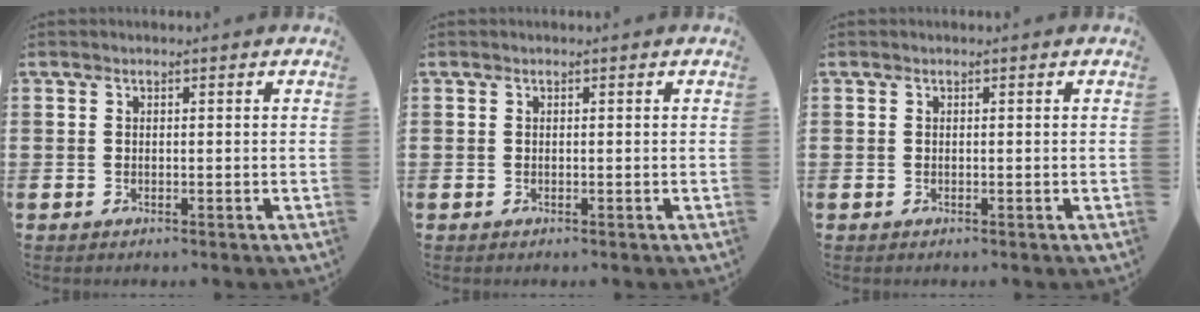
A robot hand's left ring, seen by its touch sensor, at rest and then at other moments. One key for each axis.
{"total": 0.0}
{"total": 0.0}